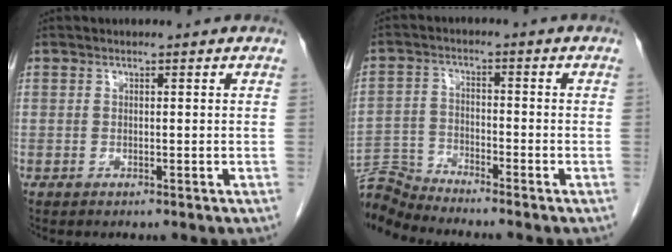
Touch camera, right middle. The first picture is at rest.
{"total": 6.6, "force": [-6.4, -1.5, -0.4], "torque": [0.004, 0.000, -0.123]}